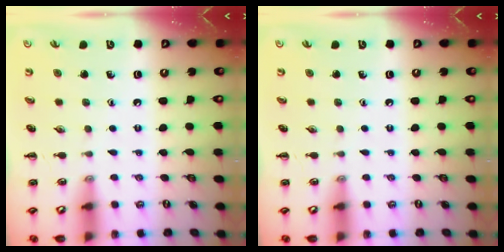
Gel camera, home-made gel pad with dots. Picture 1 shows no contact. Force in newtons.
{"total": 0.0}